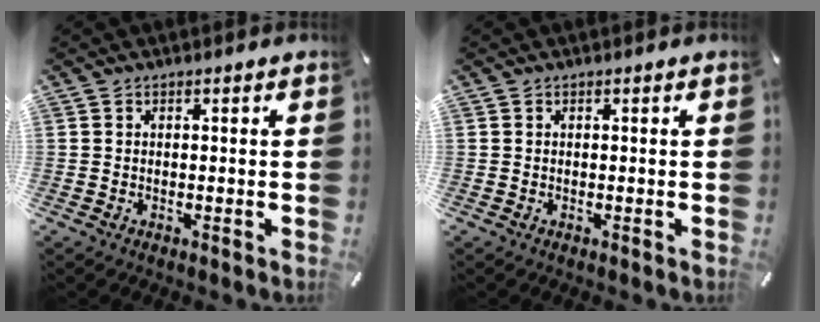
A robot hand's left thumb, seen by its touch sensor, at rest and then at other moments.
{"total": 0.0}